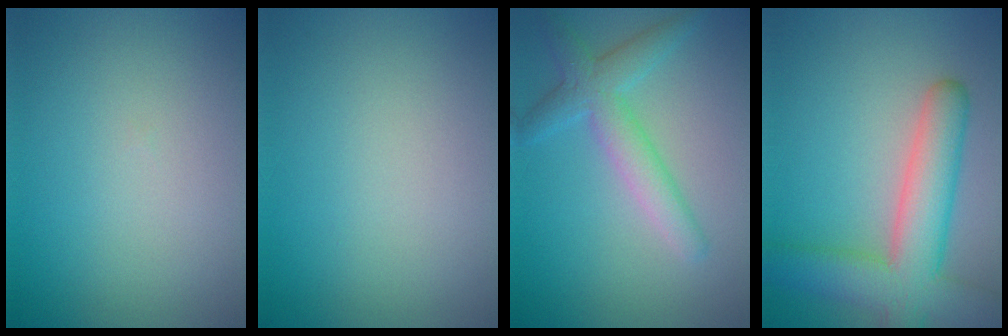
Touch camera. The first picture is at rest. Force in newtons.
{"total": 0.0}
{"total": 3.7, "press": 3.7, "slide": 0.1}
{"total": 7.6, "press": 7.5, "slide": 0.4}